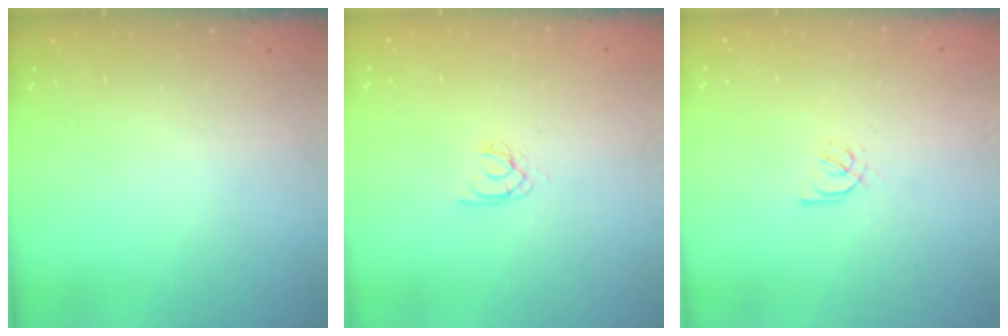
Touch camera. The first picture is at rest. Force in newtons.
{"total": 2.0, "press": 2.0, "slide": 0.4}
{"total": 1.8, "press": 1.8, "slide": 0.4}